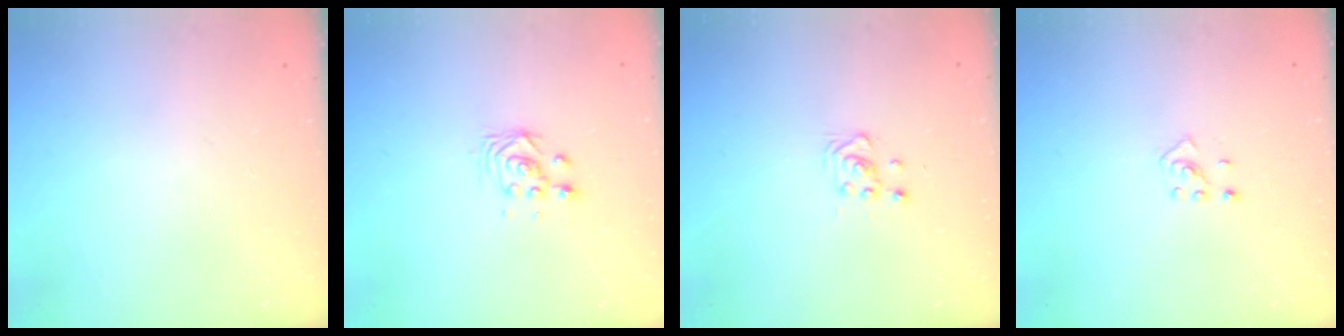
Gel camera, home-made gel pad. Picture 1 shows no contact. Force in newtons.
{"total": 3.0, "press": 2.9, "slide": 0.3}
{"total": 3.7, "press": 3.6, "slide": 0.5}
{"total": 2.7, "press": 2.6, "slide": 0.9}